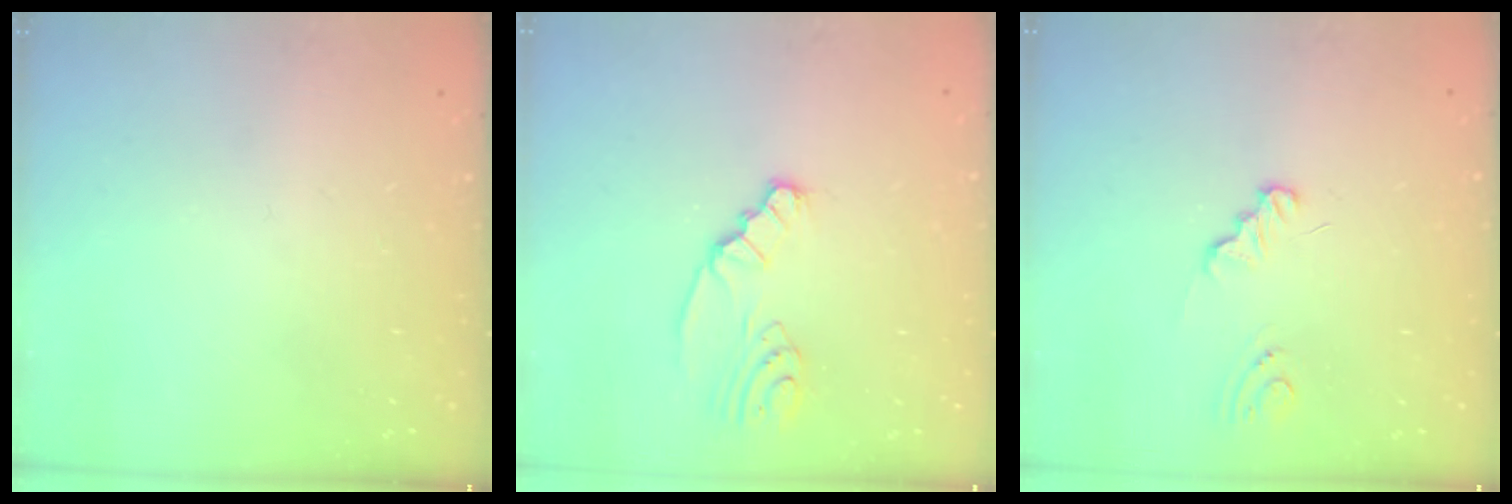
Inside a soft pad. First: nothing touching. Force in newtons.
{"total": 2.4, "press": 2.4, "slide": 0.3}
{"total": 1.1, "press": 1.1, "slide": 0.1}